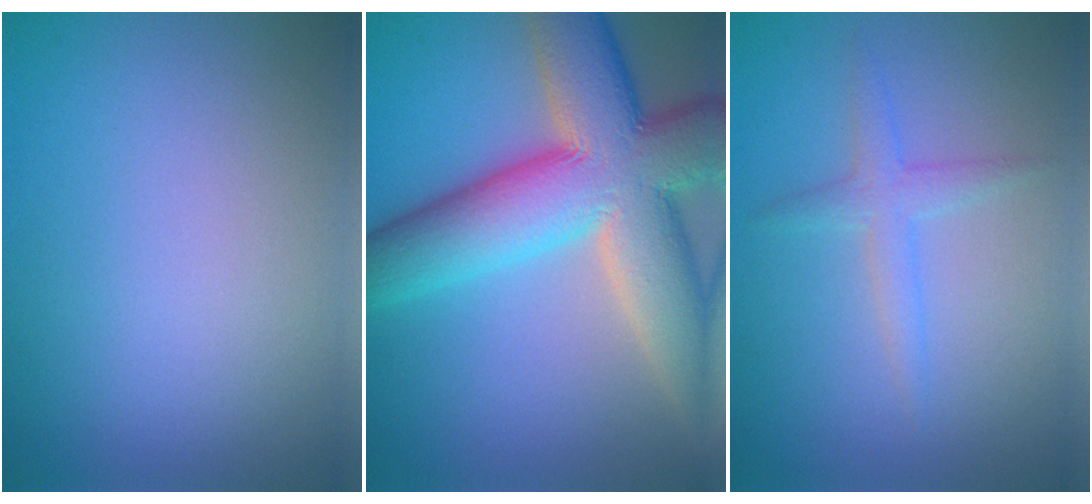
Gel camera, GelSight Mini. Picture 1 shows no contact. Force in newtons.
{"total": 14.0, "press": 14.0, "slide": 1.1}
{"total": 2.0, "press": 2.0, "slide": 0.1}